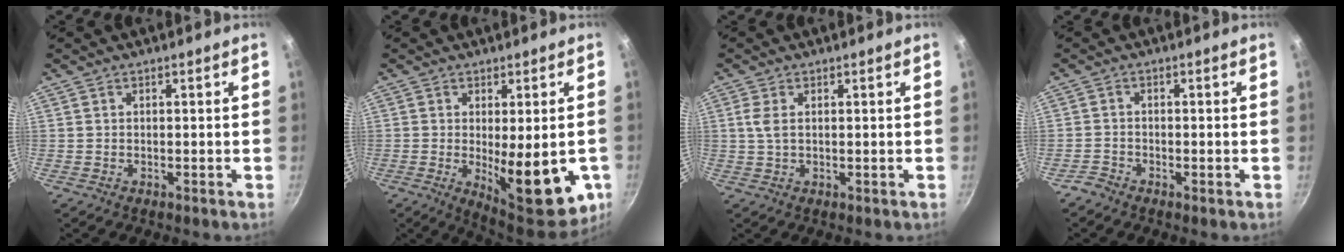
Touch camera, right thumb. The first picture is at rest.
{"total": 16.6, "force": [-3.5, 6.3, 14.9], "torque": [-0.176, -0.024, -0.031]}
{"total": 2.7, "force": [0.7, 1.3, 2.3], "torque": [-0.052, 0.003, 0.015]}
{"total": 1.7, "force": [-1.5, 0.7, 0.3], "torque": [-0.012, 0.008, -0.035]}